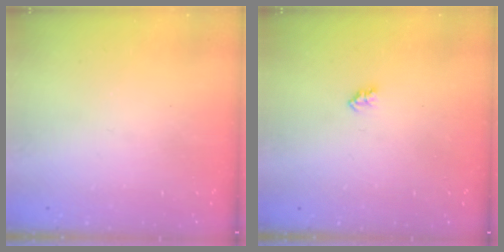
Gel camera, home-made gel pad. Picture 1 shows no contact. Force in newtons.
{"total": 2.1, "press": 2.1, "slide": 0.4}